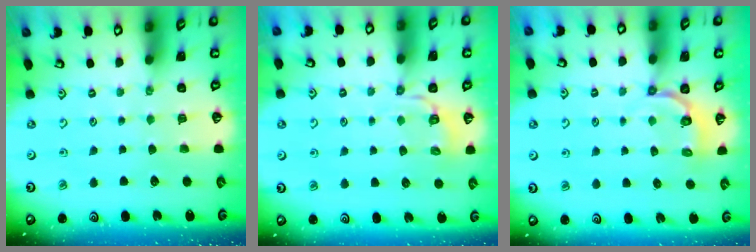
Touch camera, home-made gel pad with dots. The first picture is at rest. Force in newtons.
{"total": 3.4, "press": 2.9, "slide": 1.8}
{"total": 4.0, "press": 3.1, "slide": 2.5}